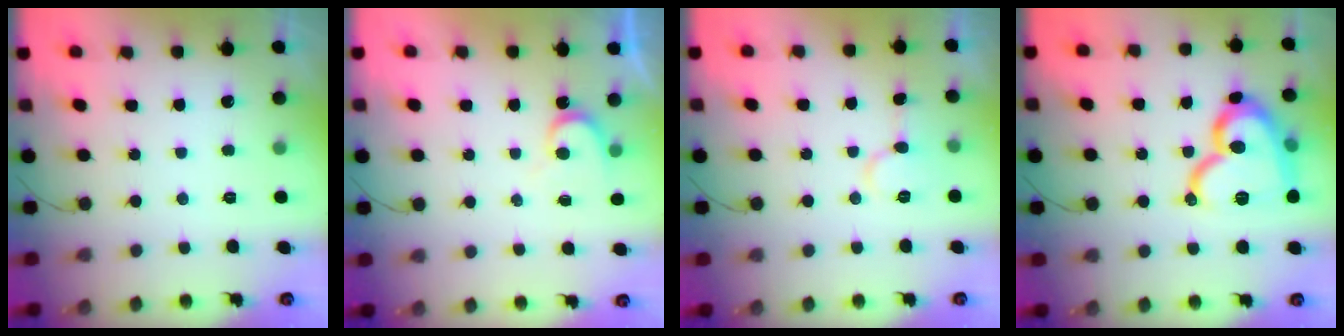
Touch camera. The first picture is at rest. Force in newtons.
{"total": 5.7, "press": 5.7, "slide": 0.2}
{"total": 7.5, "press": 7.5, "slide": 0.3}
{"total": 20.0, "press": 19.9, "slide": 1.1}